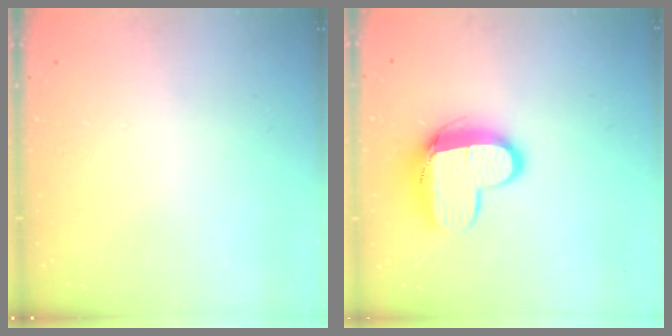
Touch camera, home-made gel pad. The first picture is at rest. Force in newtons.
{"total": 11.2, "press": 11.2, "slide": 1.1}